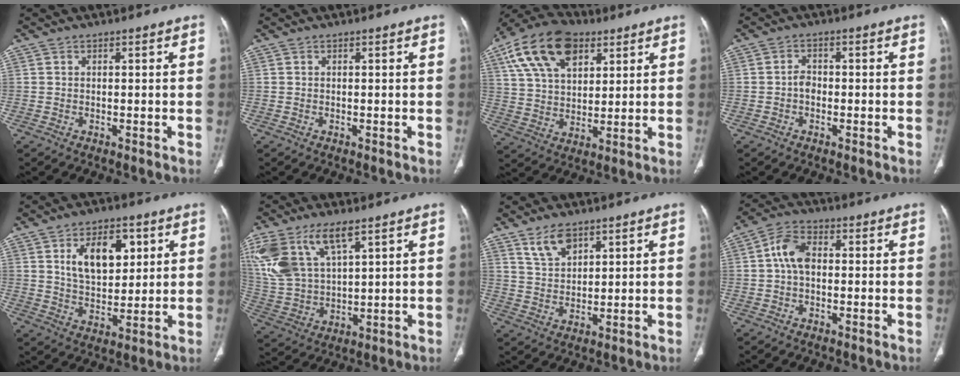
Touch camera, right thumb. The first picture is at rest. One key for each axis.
{"total": 0.0}
{"total": 17.2, "fx": 8.0, "fy": 10.0, "fz": 11.4, "tx": -0.191, "ty": -0.005, "tz": 0.143}
{"total": 2.0, "fx": -0.6, "fy": 1.5, "fz": 1.2, "tx": -0.009, "ty": 0.004, "tz": -0.017}
{"total": 12.0, "fx": 4.2, "fy": 7.0, "fz": 8.8, "tx": -0.109, "ty": -0.017, "tz": 0.078}
{"total": 16.4, "fx": 8.7, "fy": 7.5, "fz": 11.7, "tx": -0.252, "ty": -0.019, "tz": 0.182}
{"total": 5.9, "fx": 4.0, "fy": 2.9, "fz": 3.1, "tx": -0.047, "ty": -0.024, "tz": 0.085}
{"total": 6.3, "fx": 0.4, "fy": 3.9, "fz": 4.9, "tx": -0.091, "ty": 0.017, "tz": 0.000}